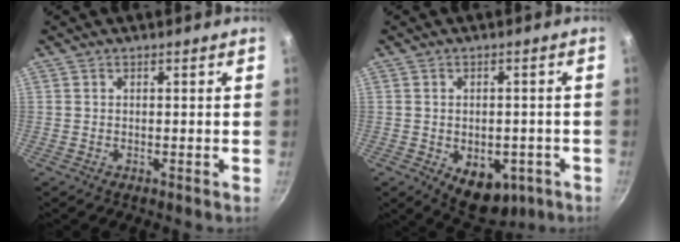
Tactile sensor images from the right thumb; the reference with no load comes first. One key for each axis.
{"total": 10.0, "fx": -3.4, "fy": 6.5, "fz": 6.8, "tx": -0.056, "ty": 0.005, "tz": -0.029}